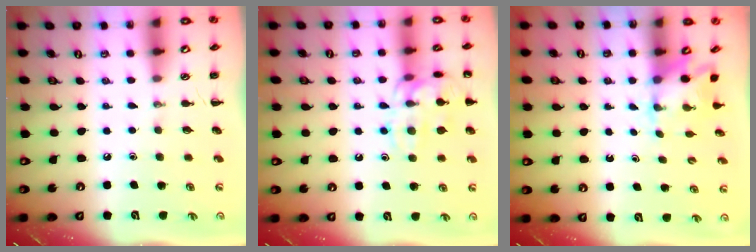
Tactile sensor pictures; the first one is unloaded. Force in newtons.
{"total": 13.5, "press": 13.5, "slide": 0.6}
{"total": 2.6, "press": 2.4, "slide": 1.1}